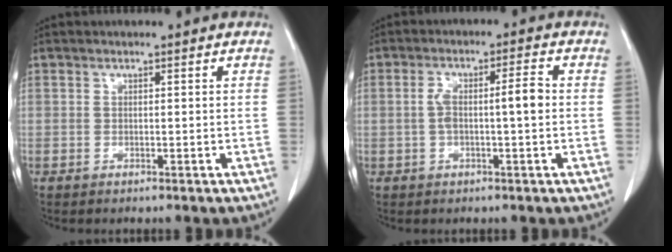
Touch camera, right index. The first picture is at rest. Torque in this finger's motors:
{"motor_torque": [0.16, 0.05, 0.11, 0.03]}